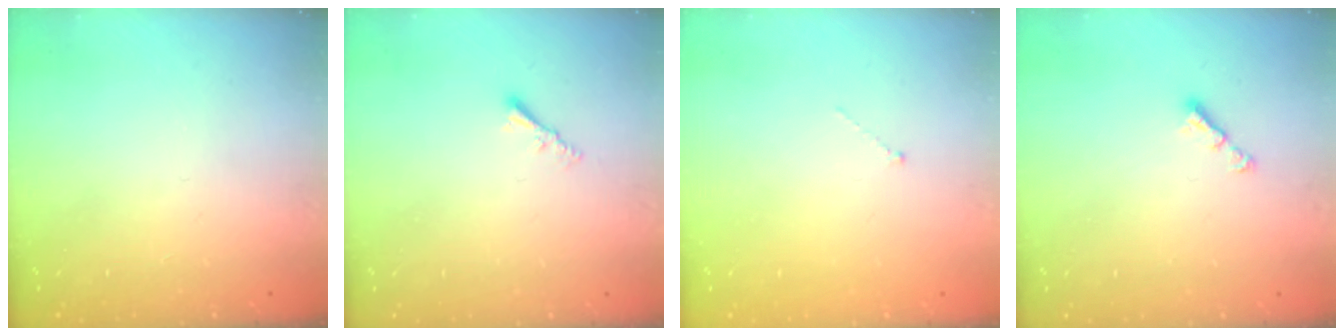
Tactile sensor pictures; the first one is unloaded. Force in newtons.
{"total": 2.0, "press": 2.0, "slide": 0.3}
{"total": 0.0}
{"total": 2.9, "press": 2.9, "slide": 0.3}